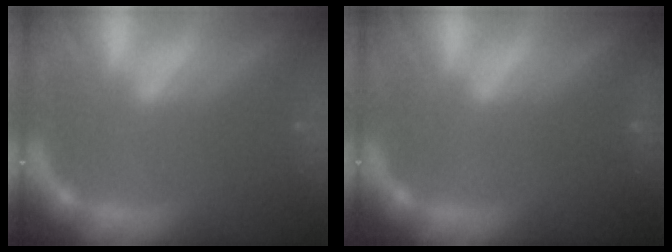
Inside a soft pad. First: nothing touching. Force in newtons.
{"total": 0.9}